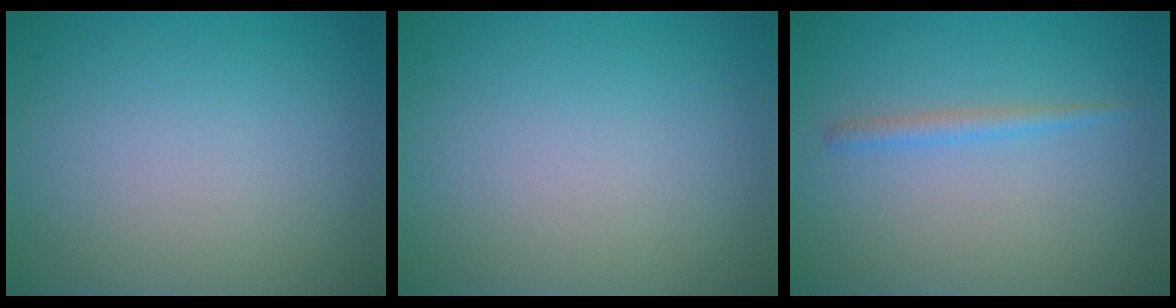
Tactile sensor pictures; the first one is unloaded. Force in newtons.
{"total": 0.0}
{"total": 1.3, "press": 1.3, "slide": 0.0}